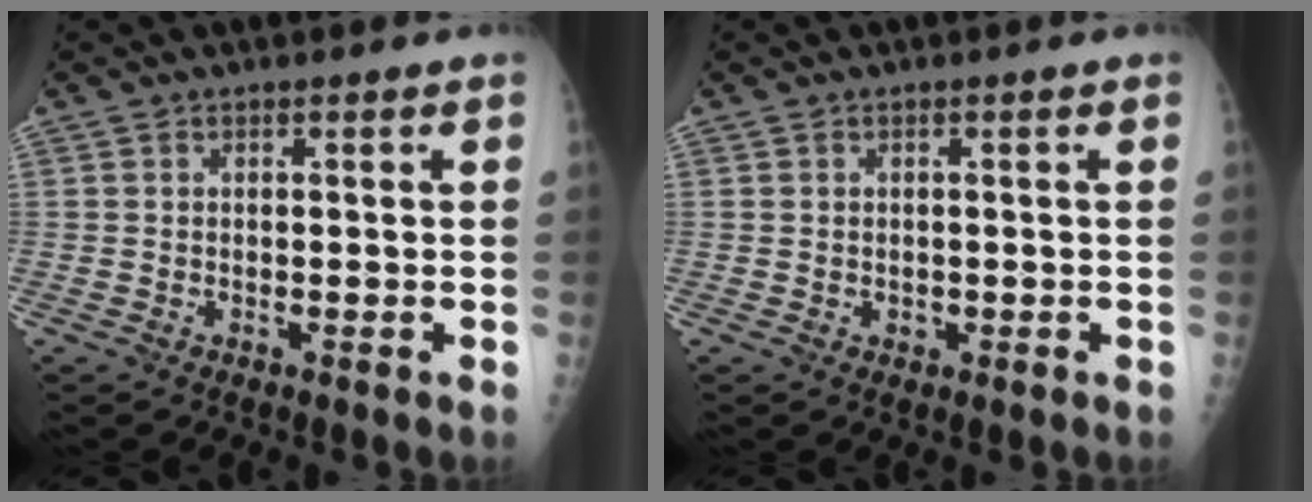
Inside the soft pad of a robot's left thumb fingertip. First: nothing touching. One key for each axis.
{"total": 1.0, "fx": -0.1, "fy": 0.9, "fz": 0.5, "tx": -0.005, "ty": 0.000, "tz": 0.002}